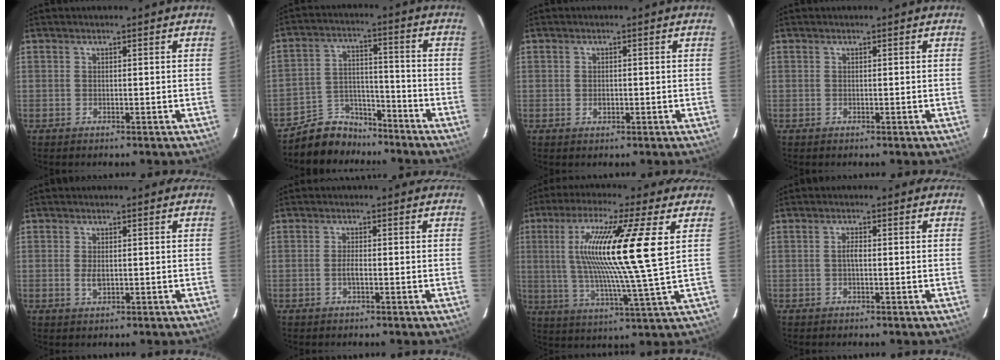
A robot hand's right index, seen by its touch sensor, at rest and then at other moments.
{"total": 8.9, "force": [-7.6, 4.5, 0.5], "torque": [-0.023, 0.037, -0.127]}
{"total": 1.4, "force": [-0.3, 1.1, 0.8], "torque": [-0.013, 0.002, -0.004]}
{"total": 0.0}
{"total": 2.2, "force": [-0.2, 1.3, 1.8], "torque": [-0.033, -0.002, 0.000]}
{"total": 1.7, "force": [-0.6, 0.5, 1.5], "torque": [-0.031, 0.002, -0.011]}
{"total": 18.1, "force": [4.8, 0.0, 17.4], "torque": [-0.307, 0.003, 0.084]}
{"total": 1.5, "force": [-0.2, 0.5, 1.4], "torque": [-0.026, 0.005, -0.004]}